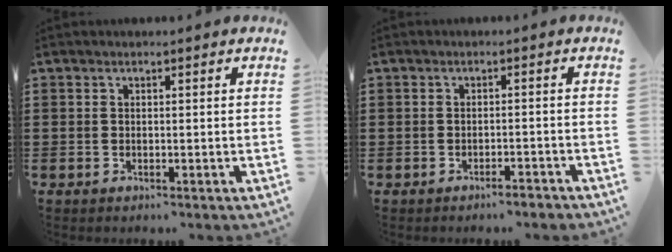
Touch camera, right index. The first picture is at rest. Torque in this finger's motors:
{"motor_torque": [-0.50, 1.54, -0.99, -0.21]}